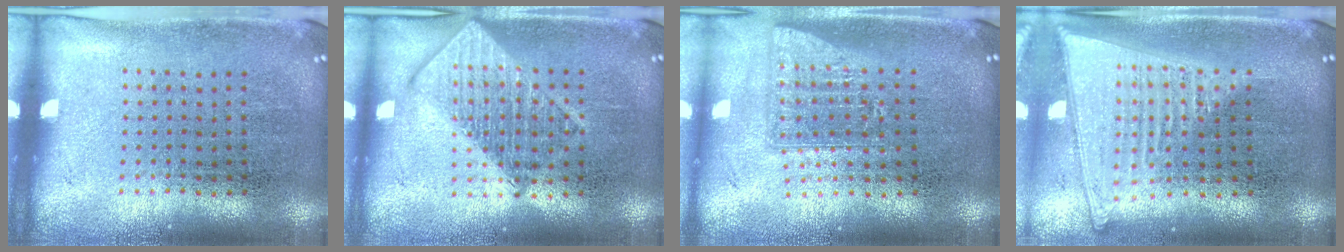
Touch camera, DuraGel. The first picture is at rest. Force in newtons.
{"total": 2.7, "press": 2.7, "slide": 0.3}
{"total": 1.6, "press": 1.2, "slide": 1.0}
{"total": 2.0, "press": 1.7, "slide": 1.0}